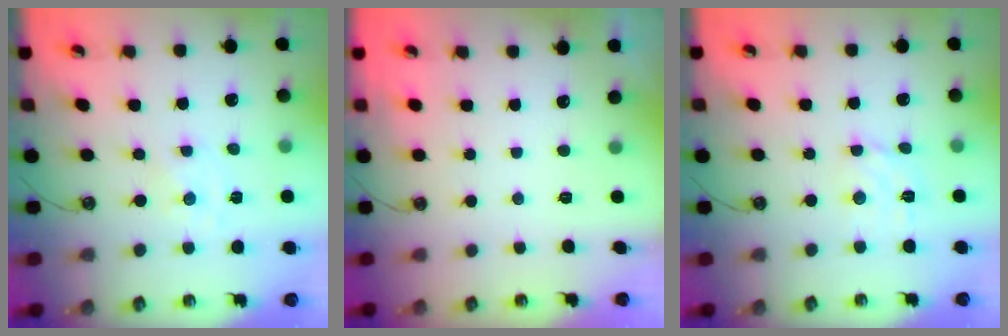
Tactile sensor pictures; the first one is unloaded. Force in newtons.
{"total": 0.0}
{"total": 4.2, "press": 4.2, "slide": 0.4}